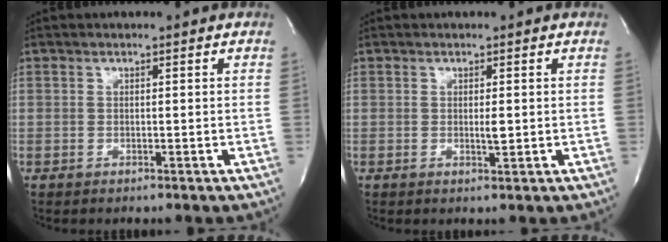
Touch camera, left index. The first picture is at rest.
{"total": 1.1, "force": [-0.1, 0.2, 1.1], "torque": [-0.020, -0.006, -0.002]}